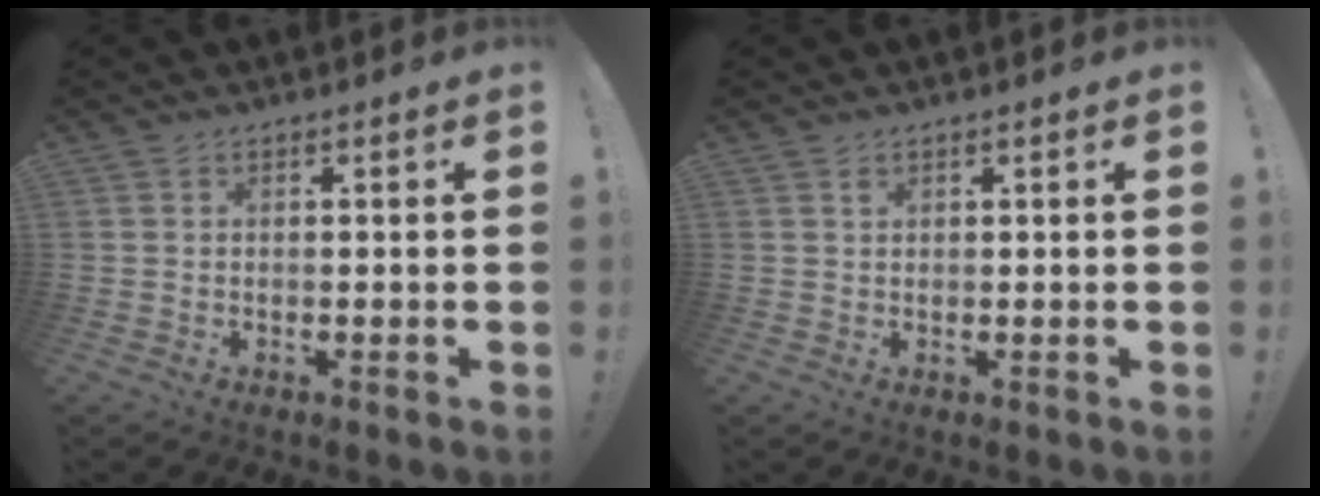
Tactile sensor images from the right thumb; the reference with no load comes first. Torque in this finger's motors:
{"motor_torque": [0.03, 0.27, 0.06, -0.13, 0.00]}